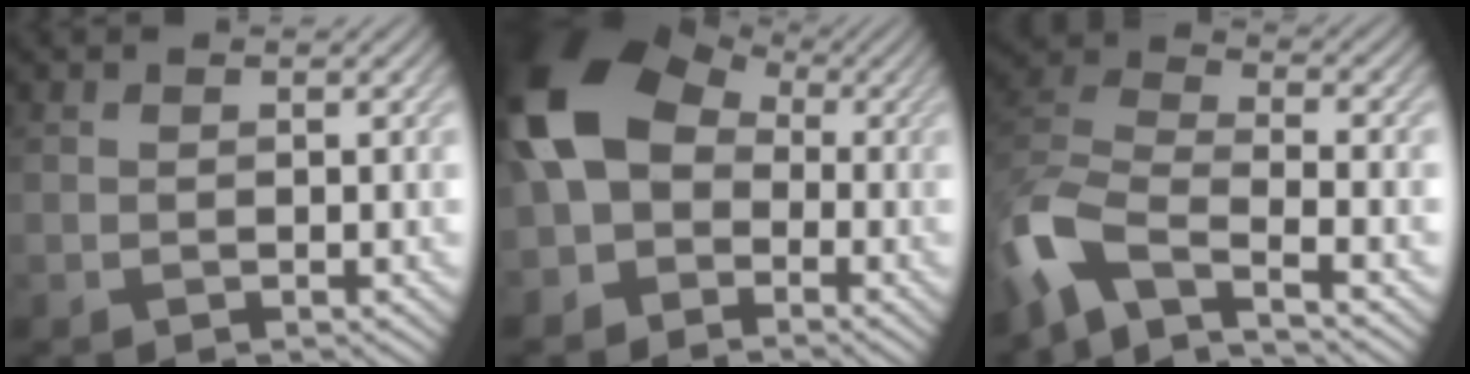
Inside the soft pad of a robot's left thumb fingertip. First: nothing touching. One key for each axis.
{"total": 11.1, "fx": -0.5, "fy": 8.6, "fz": 7.1, "tx": -0.159, "ty": -0.007, "tz": -0.024}
{"total": 10.3, "fx": -6.7, "fy": 3.9, "fz": 6.8, "tx": -0.159, "ty": -0.013, "tz": -0.146}